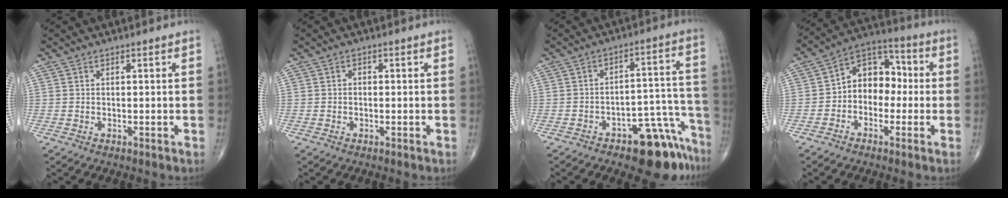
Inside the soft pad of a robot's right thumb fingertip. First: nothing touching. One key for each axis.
{"total": 0.8, "fx": -0.1, "fy": 0.6, "fz": 0.5, "tx": -0.002, "ty": 0.004, "tz": -0.006}
{"total": 13.1, "fx": -9.0, "fy": 5.6, "fz": 7.7, "tx": -0.046, "ty": 0.094, "tz": -0.124}
{"total": 10.1, "fx": -1.0, "fy": 7.6, "fz": 6.6, "tx": -0.063, "ty": 0.046, "tz": -0.035}